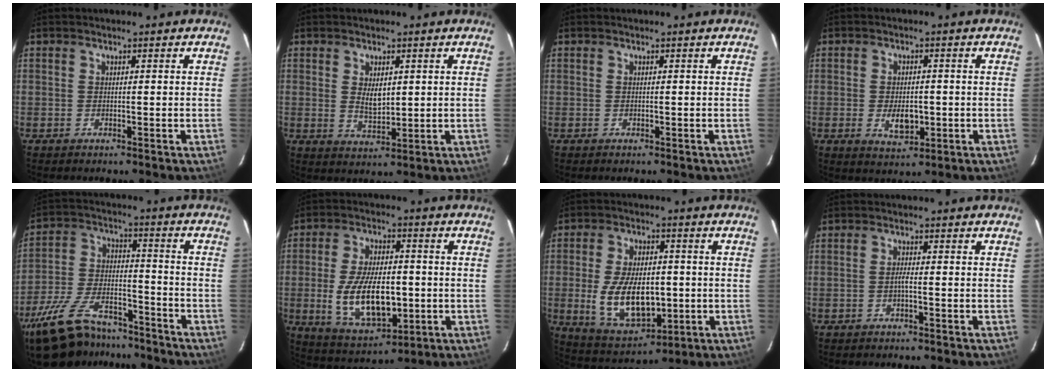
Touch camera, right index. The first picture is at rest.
{"total": 4.6, "force": [1.0, 2.5, 3.8], "torque": [-0.062, -0.005, 0.021]}
{"total": 0.0}
{"total": 5.4, "force": [-1.2, 3.2, 4.1], "torque": [-0.076, -0.007, -0.014]}
{"total": 22.0, "force": [-16.6, 9.4, 11.0], "torque": [-0.236, -0.013, -0.266]}
{"total": 15.1, "force": [-2.3, 7.6, 12.8], "torque": [-0.249, -0.012, -0.022]}
{"total": 14.5, "force": [-1.9, 8.2, 11.8], "torque": [-0.232, -0.010, -0.013]}
{"total": 1.1, "force": [-0.5, -0.1, 1.0], "torque": [-0.019, 0.002, -0.012]}